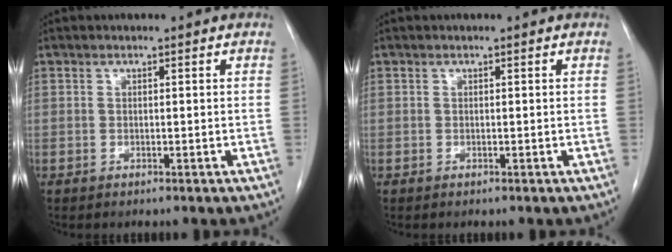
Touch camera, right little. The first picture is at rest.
{"total": 0.0}